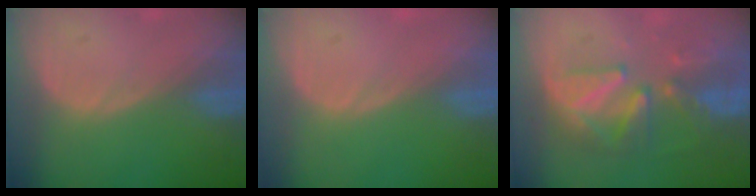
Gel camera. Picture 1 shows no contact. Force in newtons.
{"total": 0.0}
{"total": 8.3, "press": 8.1, "slide": 2.0}